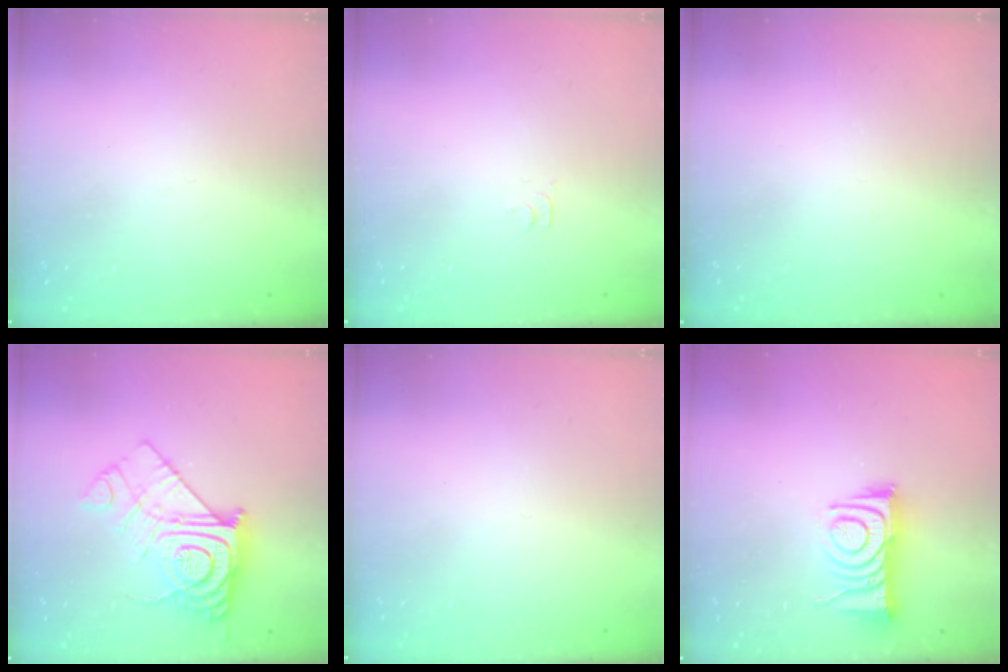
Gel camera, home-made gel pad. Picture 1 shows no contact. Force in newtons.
{"total": 5.8, "press": 5.8, "slide": 0.7}
{"total": 2.6, "press": 2.5, "slide": 0.3}
{"total": 15.9, "press": 15.8, "slide": 1.7}
{"total": 1.6, "press": 1.6, "slide": 0.1}
{"total": 10.7, "press": 10.7, "slide": 1.2}